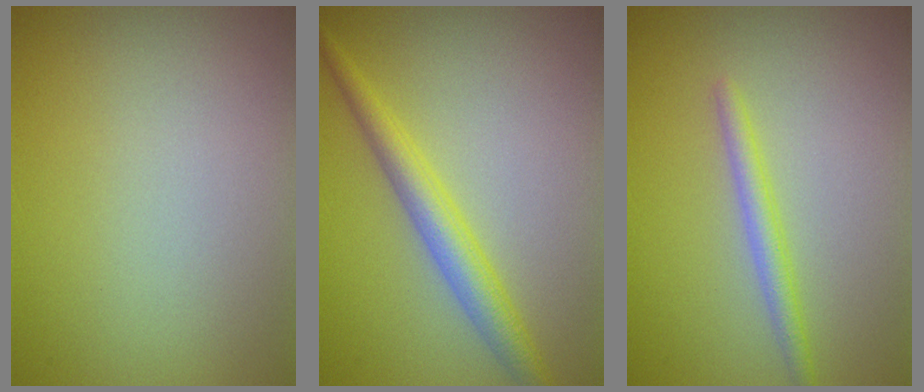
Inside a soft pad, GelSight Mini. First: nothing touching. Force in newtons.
{"total": 3.4, "press": 3.4, "slide": 0.1}
{"total": 1.8, "press": 1.8, "slide": 0.0}